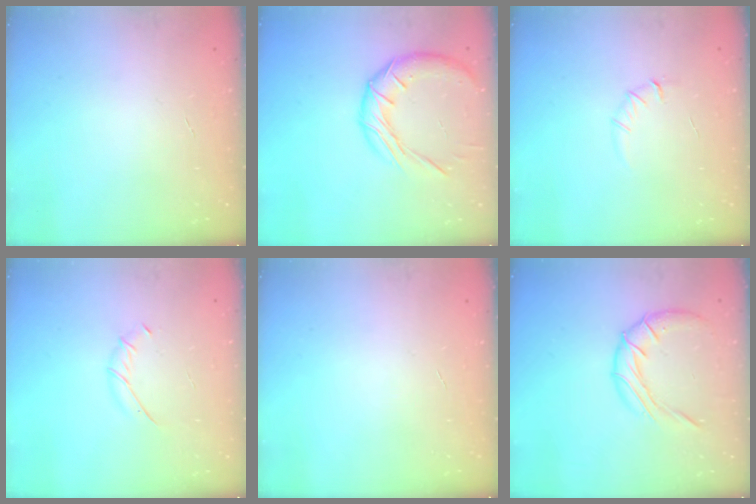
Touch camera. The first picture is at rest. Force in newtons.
{"total": 13.7, "press": 13.7, "slide": 0.9}
{"total": 4.2, "press": 4.0, "slide": 1.3}
{"total": 3.9, "press": 3.8, "slide": 0.7}
{"total": 0.0}
{"total": 10.6, "press": 10.6, "slide": 1.0}